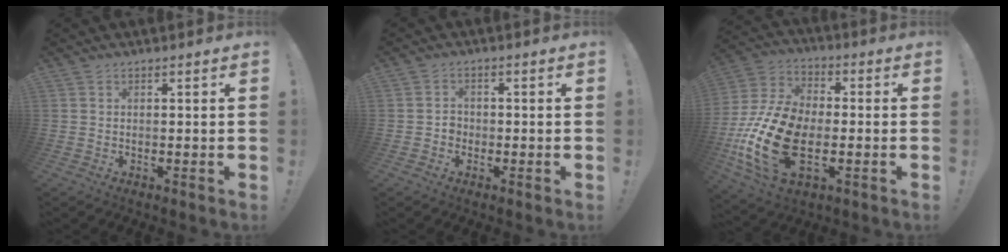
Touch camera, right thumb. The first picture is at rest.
{"total": 2.6, "force": [-1.3, 2.1, 0.8], "torque": [-0.017, 0.007, -0.023]}
{"total": 22.2, "force": [-5.9, 13.4, 16.6], "torque": [-0.323, 0.030, -0.091]}